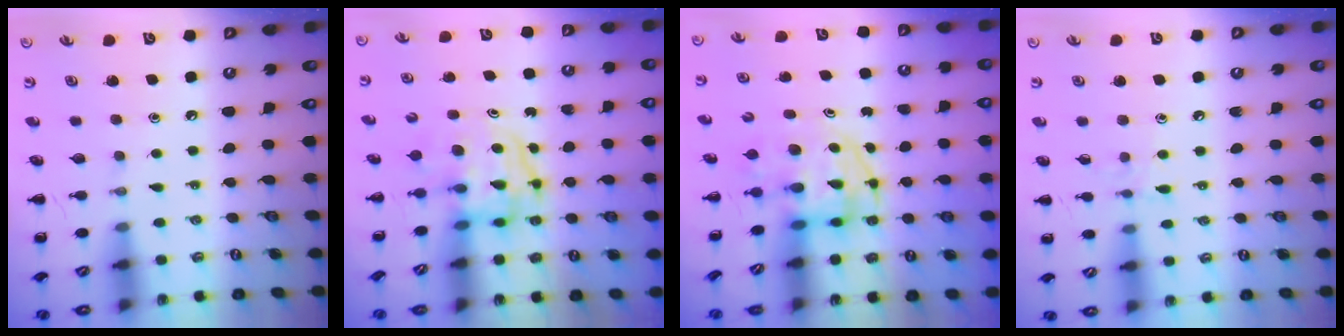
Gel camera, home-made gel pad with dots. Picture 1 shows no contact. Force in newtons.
{"total": 3.8, "press": 3.7, "slide": 0.6}
{"total": 3.5, "press": 3.4, "slide": 0.5}
{"total": 5.9, "press": 5.6, "slide": 1.7}